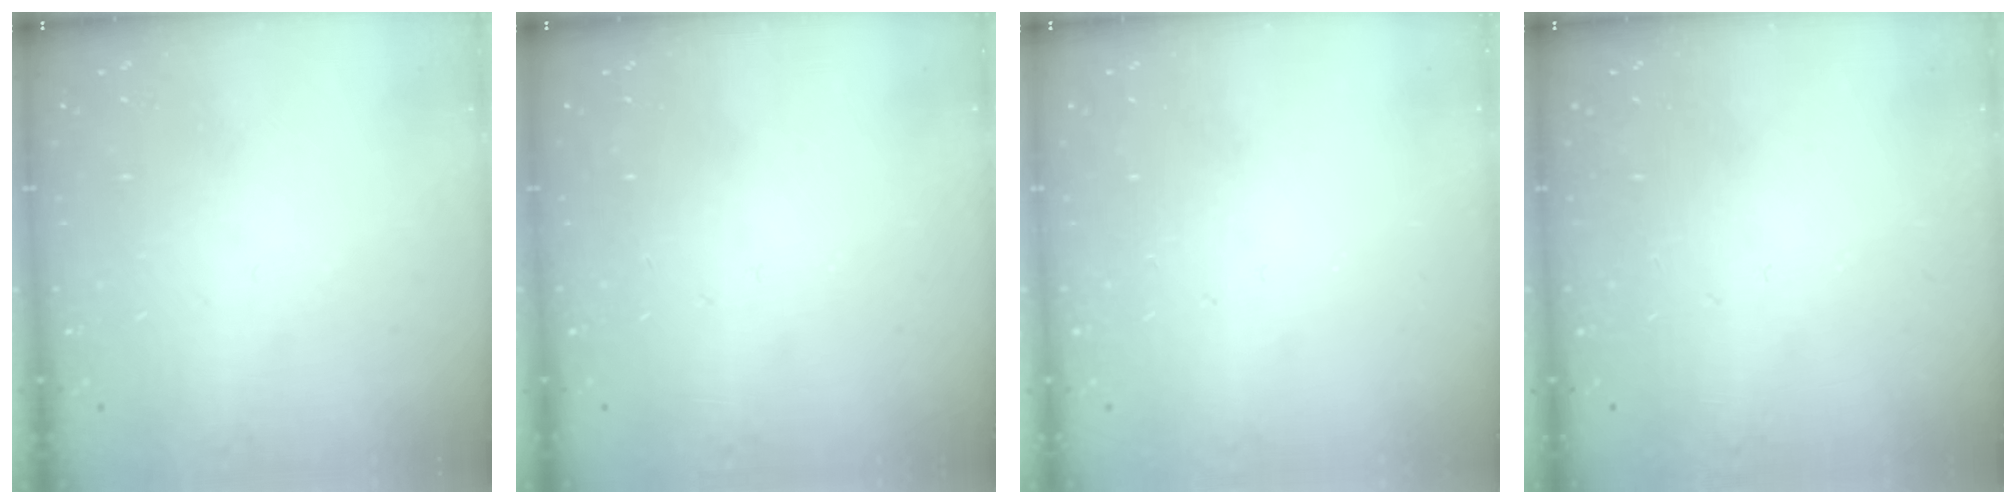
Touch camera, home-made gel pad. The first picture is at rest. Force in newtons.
{"total": 0.0}
{"total": 0.0}
{"total": 0.0}